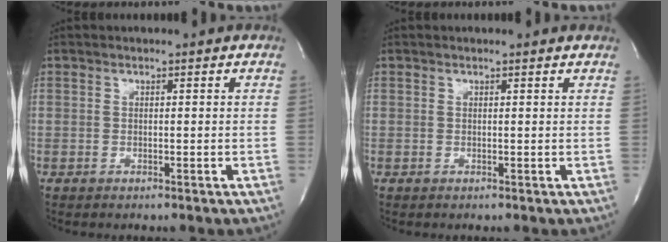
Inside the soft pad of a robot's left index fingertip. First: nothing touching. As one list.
[{"total": 0.7, "force": [0.7, -0.1, 0.2], "torque": [-0.013, -0.003, 0.010]}]